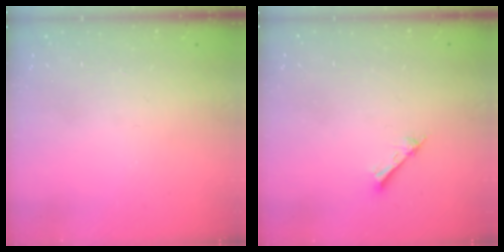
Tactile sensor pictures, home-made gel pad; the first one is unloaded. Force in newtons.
{"total": 1.5, "press": 1.5, "slide": 0.2}